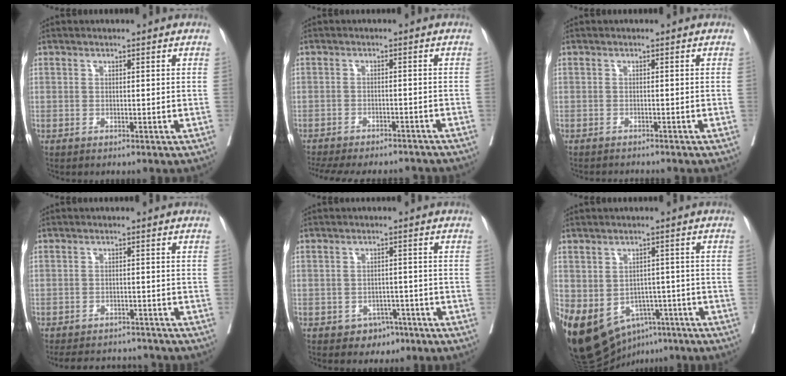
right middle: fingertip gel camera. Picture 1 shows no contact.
{"total": 16.5, "force": [-14.8, 4.1, 6.0], "torque": [-0.146, -0.015, -0.196]}
{"total": 3.4, "force": [-3.3, 0.2, 0.9], "torque": [-0.013, -0.006, -0.045]}
{"total": 10.0, "force": [-9.3, 2.9, 2.2], "torque": [-0.036, 0.010, -0.119]}
{"total": 3.6, "force": [-2.2, 2.7, 0.7], "torque": [-0.001, 0.012, -0.025]}
{"total": 14.9, "force": [-7.5, 10.4, 7.6], "torque": [-0.161, 0.015, -0.101]}